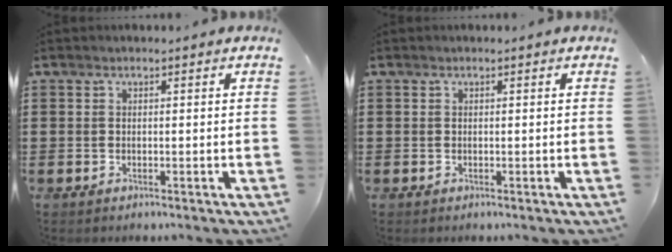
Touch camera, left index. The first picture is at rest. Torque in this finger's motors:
{"motor_torque": [0.00, 0.00, 0.00, 0.01]}